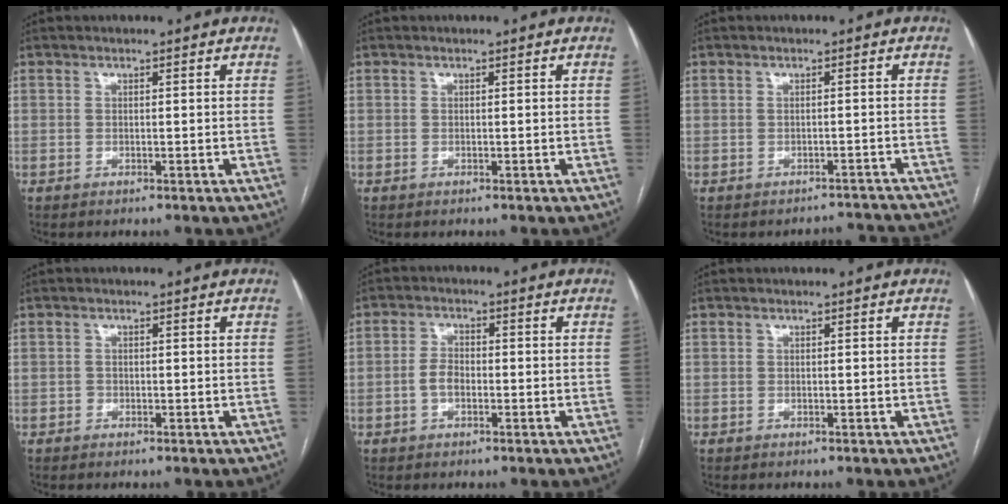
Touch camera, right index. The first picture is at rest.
{"total": 0.0}
{"total": 4.3, "force": [-4.2, 1.0, -0.3], "torque": [0.014, 0.017, -0.042]}
{"total": 0.7, "force": [-0.3, 0.6, 0.1], "torque": [-0.001, 0.003, -0.007]}
{"total": 3.1, "force": [-0.8, 1.8, 2.4], "torque": [-0.050, 0.009, -0.016]}
{"total": 0.0}